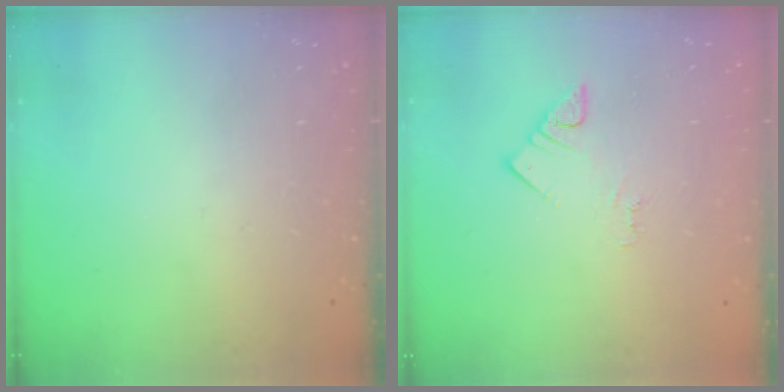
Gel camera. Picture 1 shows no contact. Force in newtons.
{"total": 2.8, "press": 2.8, "slide": 0.2}